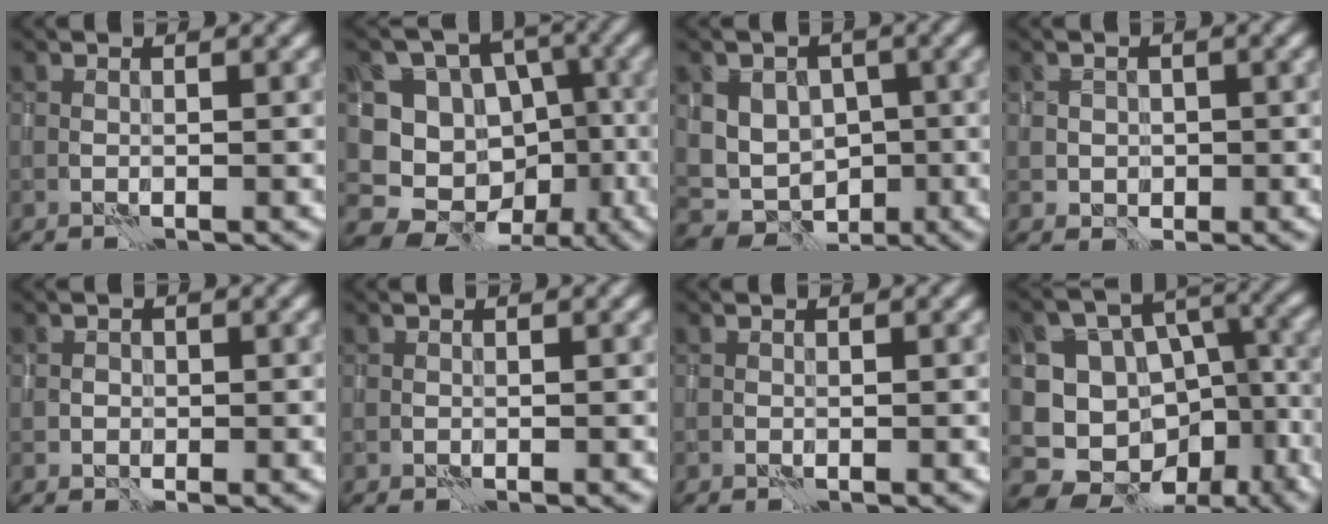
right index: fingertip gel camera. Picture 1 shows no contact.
{"total": 13.9, "force": [-5.7, 12.1, 3.7], "torque": [-0.061, -0.023, -0.078]}
{"total": 6.6, "force": [-0.2, 5.8, 3.2], "torque": [-0.022, 0.004, -0.012]}
{"total": 1.4, "force": [0.0, 1.4, 0.0], "torque": [0.005, -0.004, 0.002]}
{"total": 0.8, "force": [0.1, 0.8, -0.1], "torque": [0.007, -0.002, 0.002]}
{"total": 0.0}
{"total": 0.0}
{"total": 13.6, "force": [-5.9, 11.3, 4.7], "torque": [-0.059, -0.022, -0.065]}